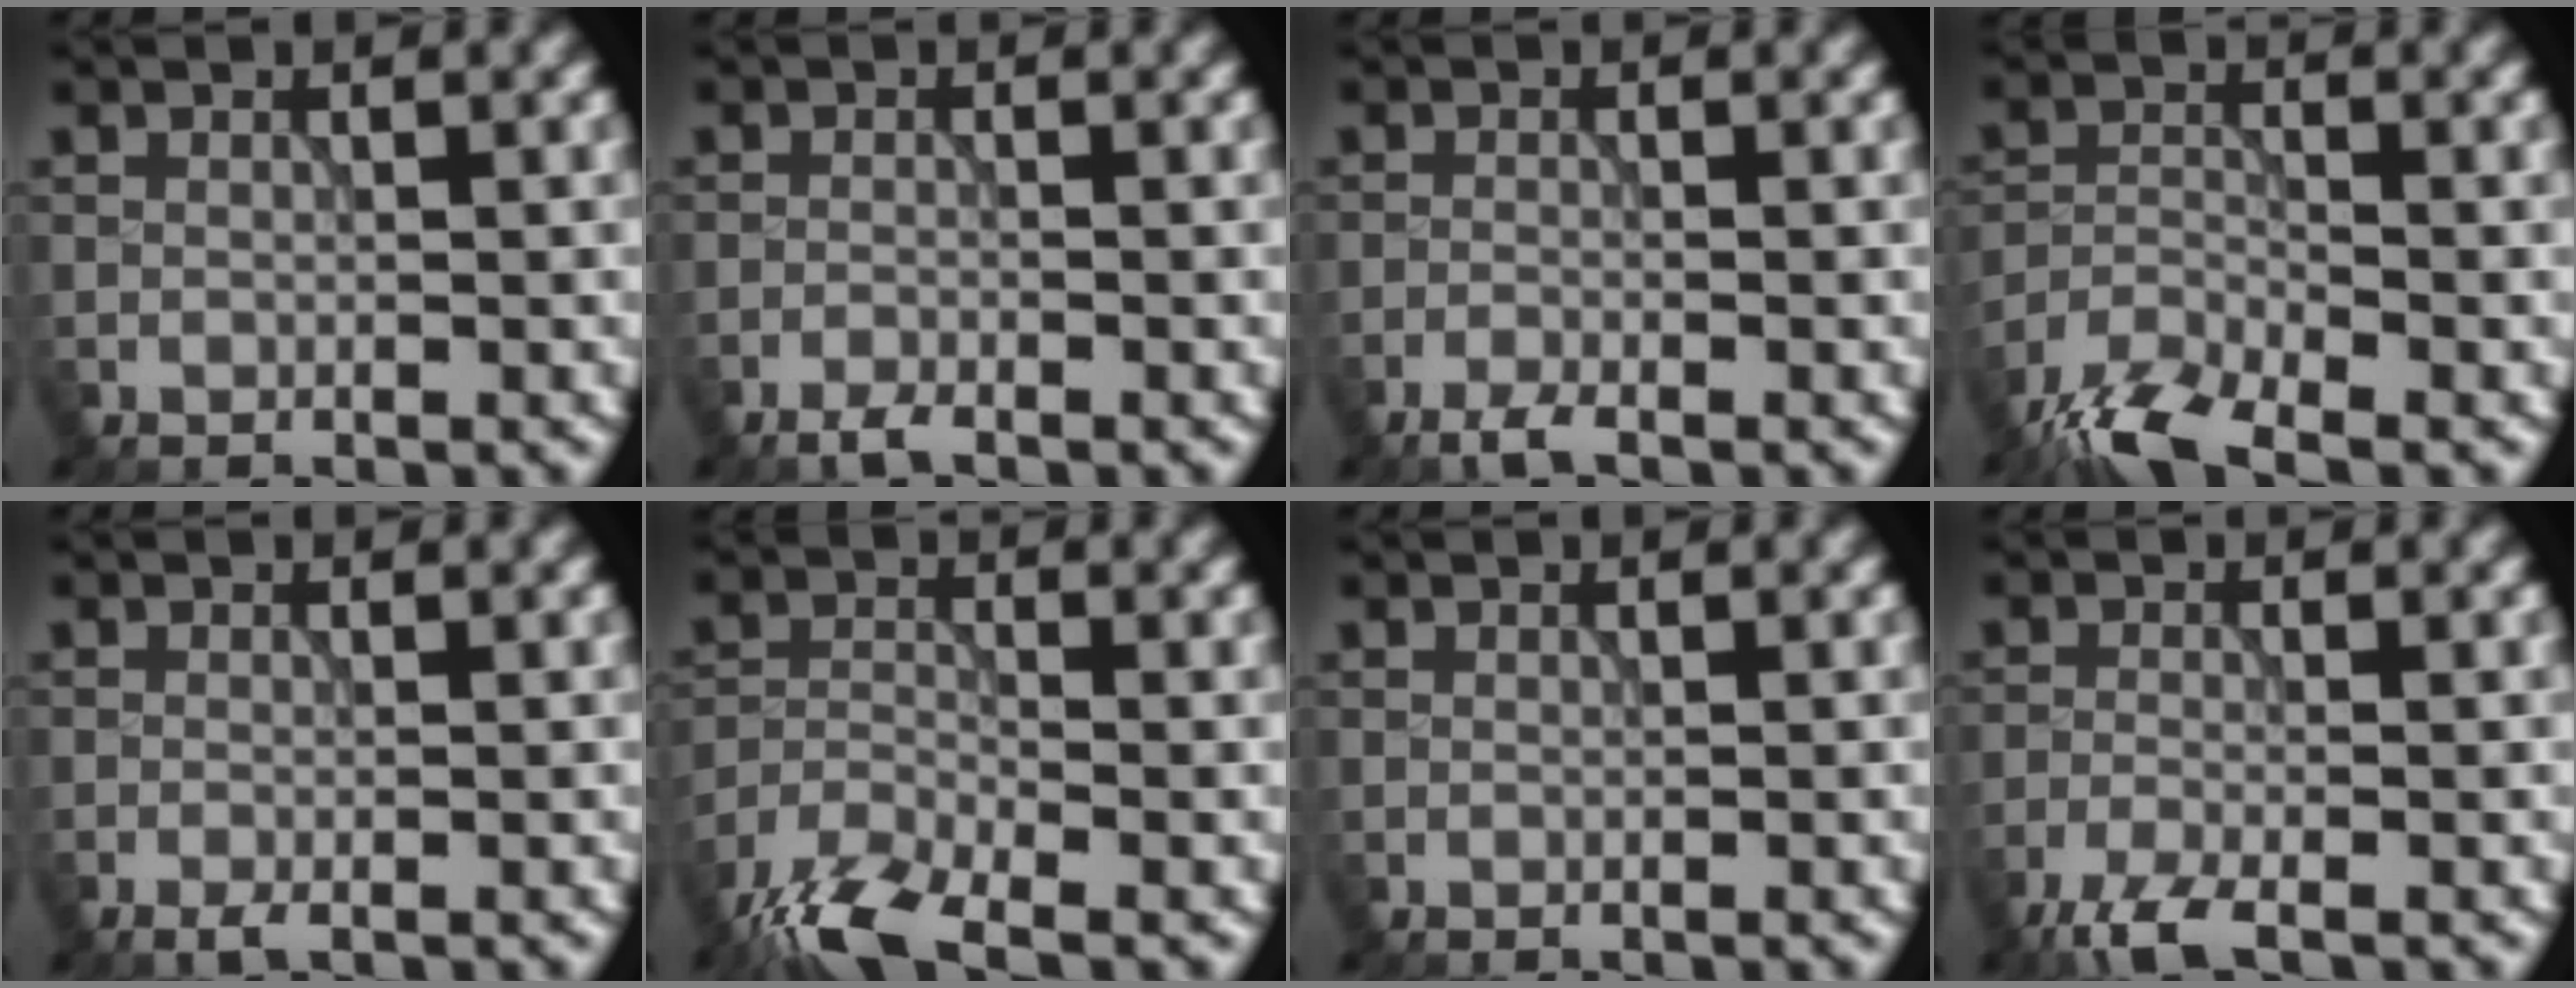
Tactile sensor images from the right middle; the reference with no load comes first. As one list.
[{"total": 1.5, "force": [-1.3, 0.2, 0.8], "torque": [-0.017, -0.002, -0.029]}, {"total": 1.9, "force": [-1.5, 0.3, 1.1], "torque": [-0.023, -0.005, -0.035]}, {"total": 6.1, "force": [-4.9, 1.7, 3.3], "torque": [-0.063, -0.010, -0.100]}, {"total": 1.2, "force": [-0.7, 0.2, 0.9], "torque": [-0.018, -0.002, -0.017]}, {"total": 6.8, "force": [-5.2, 1.9, 4.0], "torque": [-0.079, -0.011, -0.107]}, {"total": 0.0}, {"total": 3.3, "force": [-2.5, 0.6, 2.1], "torque": [-0.049, -0.009, -0.060]}]